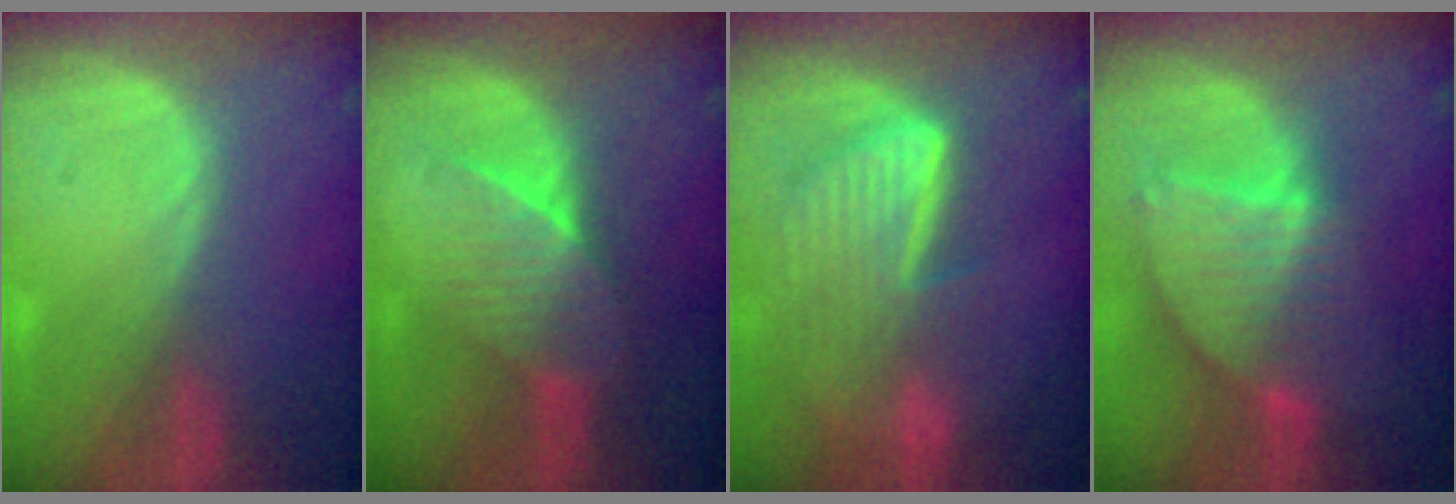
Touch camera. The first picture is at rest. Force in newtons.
{"total": 6.8, "press": 6.5, "slide": 2.2}
{"total": 9.2, "press": 8.1, "slide": 4.3}
{"total": 9.1, "press": 7.8, "slide": 4.7}